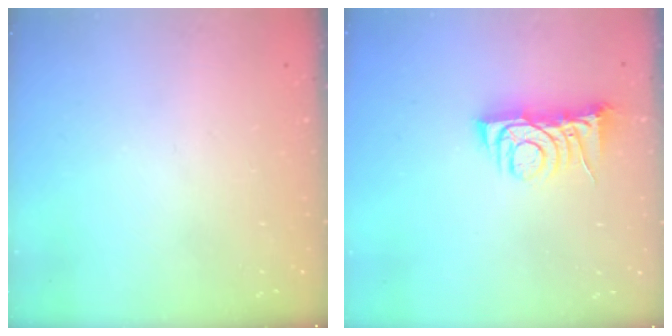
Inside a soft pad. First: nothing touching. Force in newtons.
{"total": 6.3, "press": 6.3, "slide": 0.8}